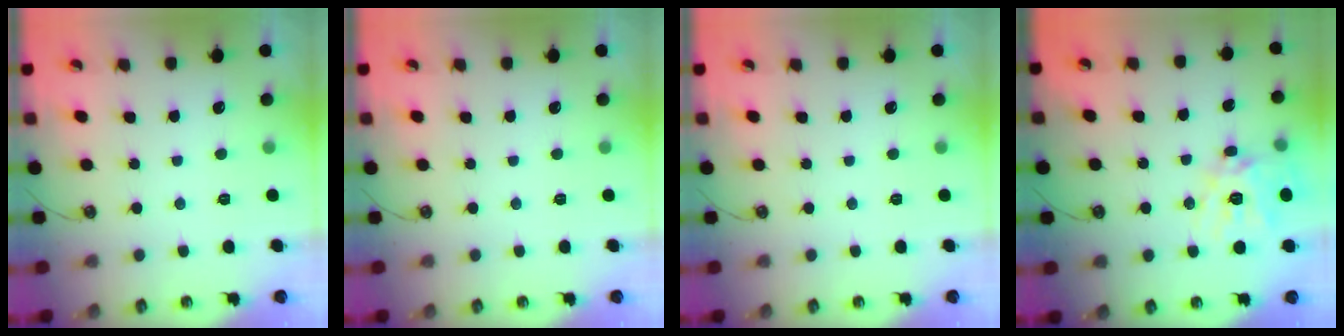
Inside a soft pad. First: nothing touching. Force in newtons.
{"total": 0.0}
{"total": 0.0}
{"total": 16.3, "press": 16.2, "slide": 2.2}